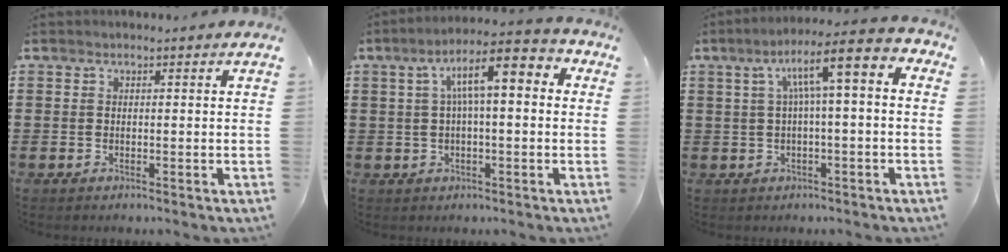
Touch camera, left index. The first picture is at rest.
{"total": 8.7, "force": [2.0, 2.2, 8.2], "torque": [-0.145, 0.004, 0.026]}
{"total": 7.6, "force": [1.4, 0.9, 7.4], "torque": [-0.141, -0.010, 0.015]}